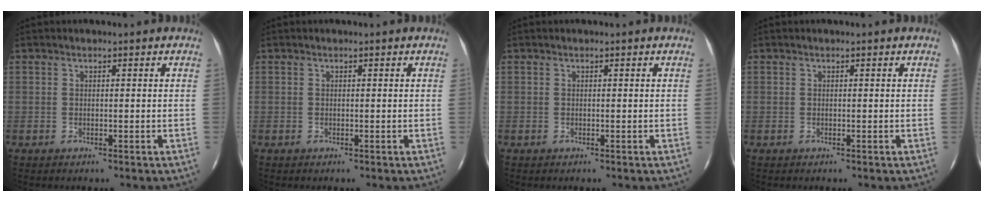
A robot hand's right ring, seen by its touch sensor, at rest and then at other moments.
{"total": 0.0}
{"total": 0.0}
{"total": 0.0}